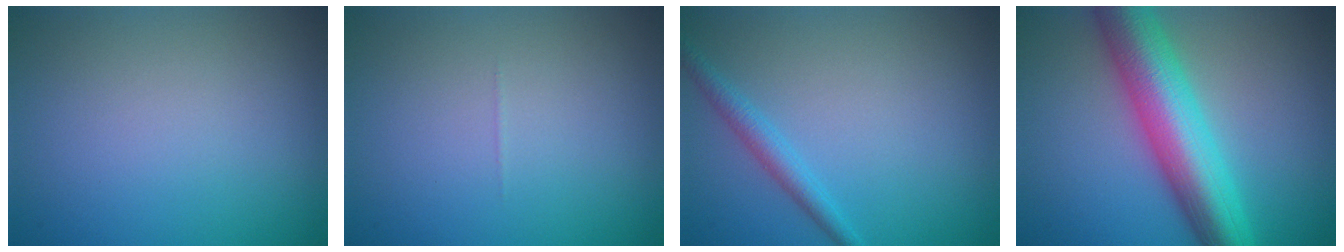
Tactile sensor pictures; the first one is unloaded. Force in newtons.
{"total": 0.0}
{"total": 1.9, "press": 1.9, "slide": 0.1}
{"total": 9.2, "press": 9.2, "slide": 0.4}